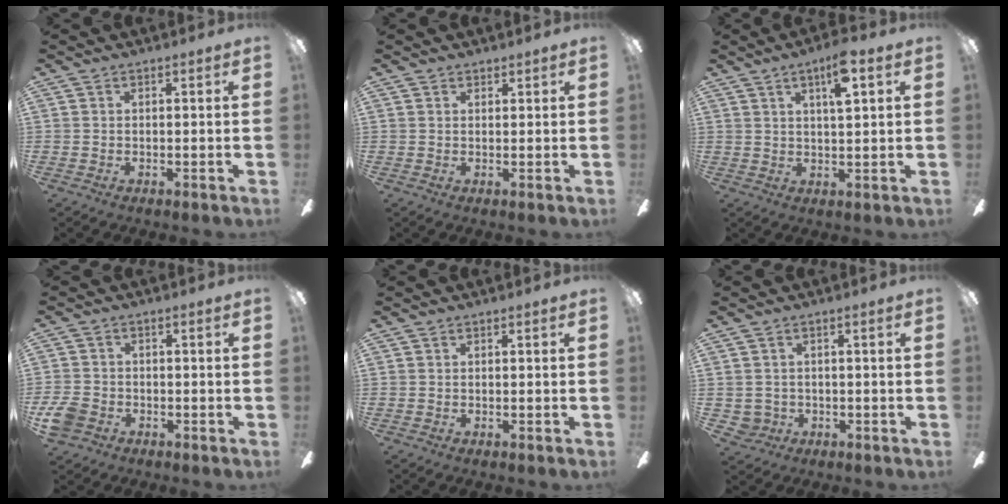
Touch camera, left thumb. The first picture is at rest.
{"total": 1.0, "force": [0.9, 0.6, 0.0], "torque": [-0.001, 0.000, 0.017]}
{"total": 6.7, "force": [3.5, 1.5, 5.6], "torque": [-0.092, -0.004, 0.053]}
{"total": 5.3, "force": [-2.7, 3.9, 2.5], "torque": [-0.061, 0.013, -0.052]}
{"total": 0.0}
{"total": 3.0, "force": [-0.5, 3.0, 0.6], "torque": [-0.020, 0.003, -0.010]}